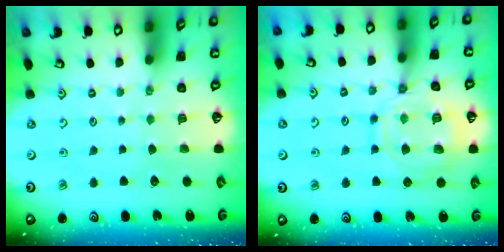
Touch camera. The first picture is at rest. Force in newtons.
{"total": 13.0, "press": 13.0, "slide": 1.3}